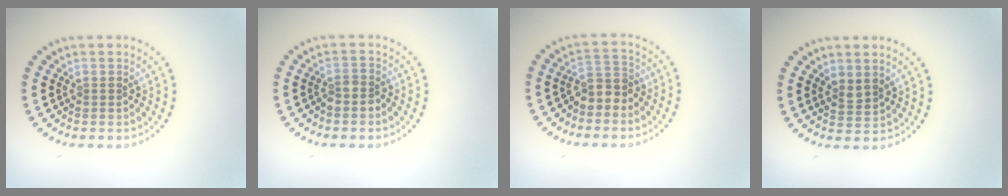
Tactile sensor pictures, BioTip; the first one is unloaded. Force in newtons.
{"total": 1.5, "press": 1.1, "slide": 0.9}
{"total": 2.3, "press": 2.0, "slide": 1.3}
{"total": 1.5, "press": 1.3, "slide": 0.7}